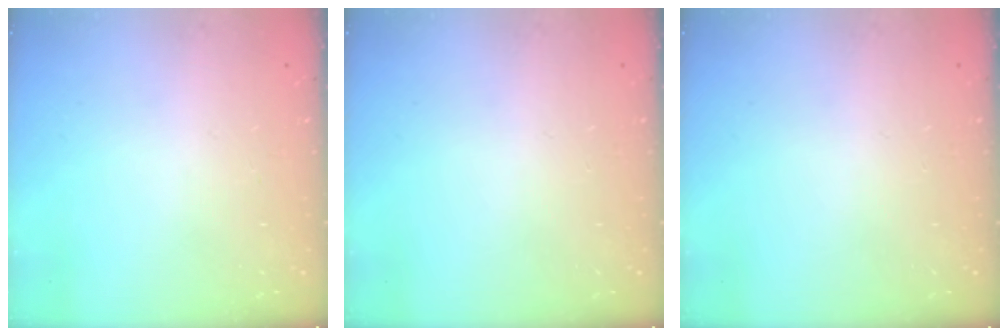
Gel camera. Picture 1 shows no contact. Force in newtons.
{"total": 0.0}
{"total": 0.0}